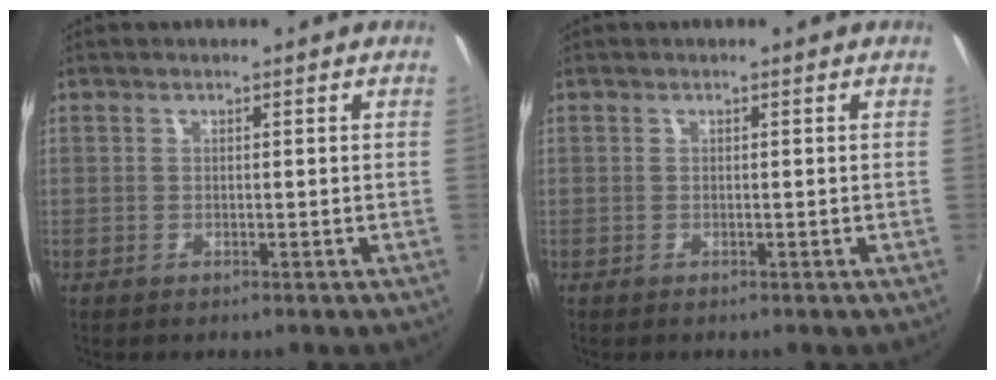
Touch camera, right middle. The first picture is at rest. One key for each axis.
{"total": 0.0}